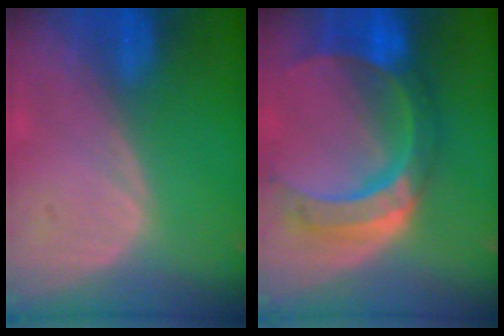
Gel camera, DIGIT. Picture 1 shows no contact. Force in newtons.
{"total": 11.1, "press": 9.3, "slide": 6.0}